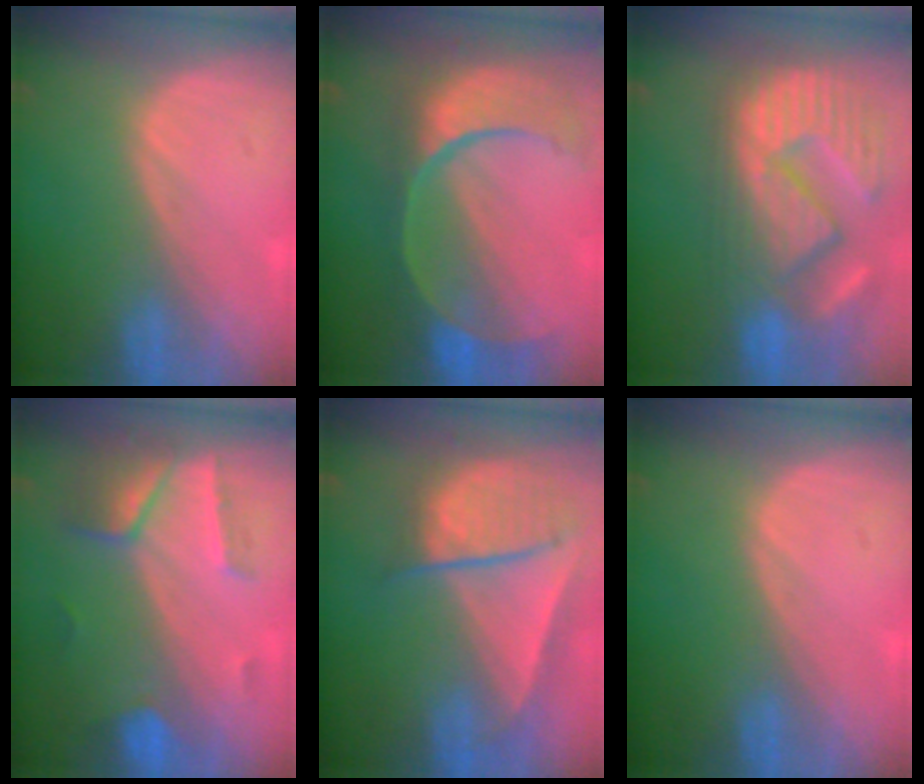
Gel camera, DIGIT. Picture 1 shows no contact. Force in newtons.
{"total": 12.0, "press": 9.7, "slide": 7.0}
{"total": 14.4, "press": 12.2, "slide": 7.6}
{"total": 7.3, "press": 6.4, "slide": 3.5}
{"total": 9.2, "press": 8.0, "slide": 4.6}
{"total": 0.0}